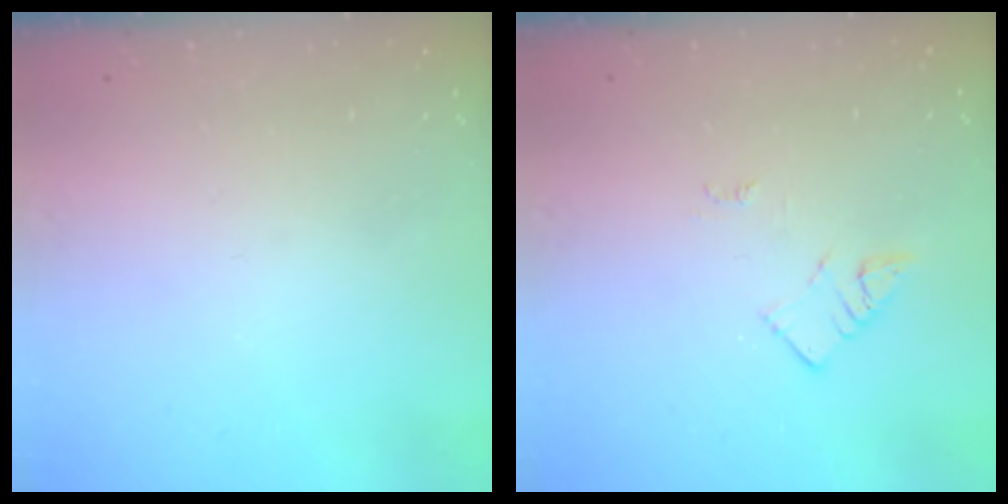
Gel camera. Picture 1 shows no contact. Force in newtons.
{"total": 2.3, "press": 2.3, "slide": 0.3}